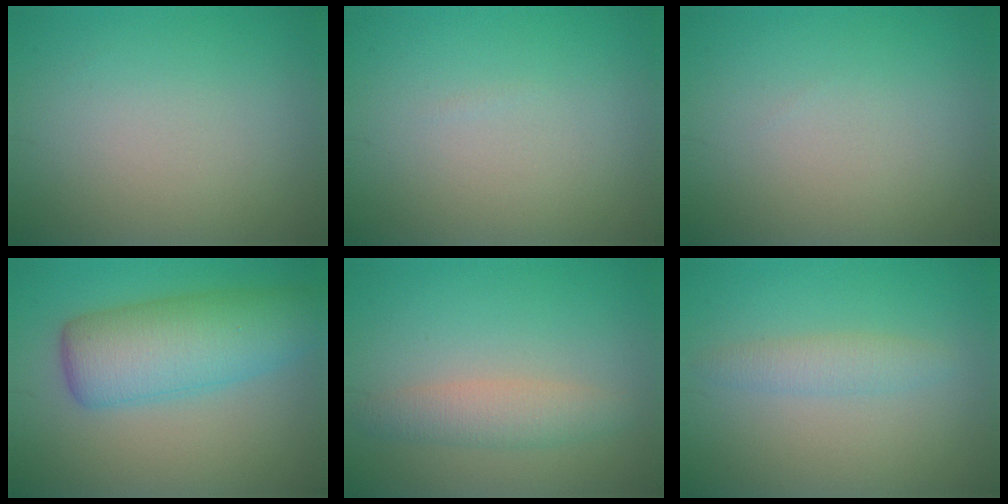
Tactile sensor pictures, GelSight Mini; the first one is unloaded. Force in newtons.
{"total": 0.0}
{"total": 0.0}
{"total": 7.6, "press": 7.6, "slide": 0.2}
{"total": 2.5, "press": 2.5, "slide": 0.1}
{"total": 1.8, "press": 1.8, "slide": 0.2}